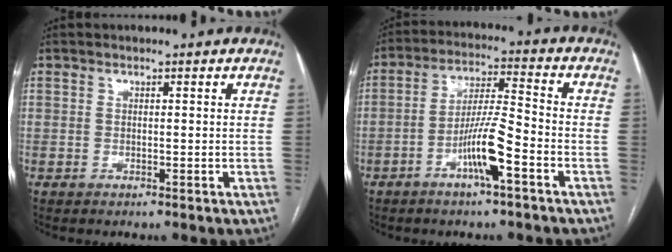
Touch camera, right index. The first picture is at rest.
{"total": 8.6, "force": [-4.0, 0.5, 7.6], "torque": [-0.149, 0.005, -0.073]}